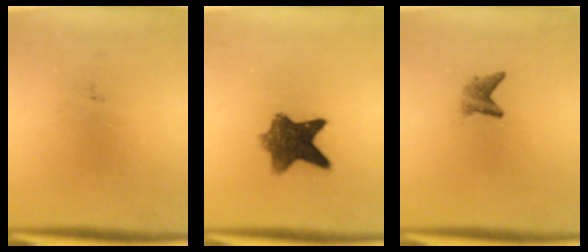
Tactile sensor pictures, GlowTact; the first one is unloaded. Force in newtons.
{"total": 8.3}
{"total": 2.0}